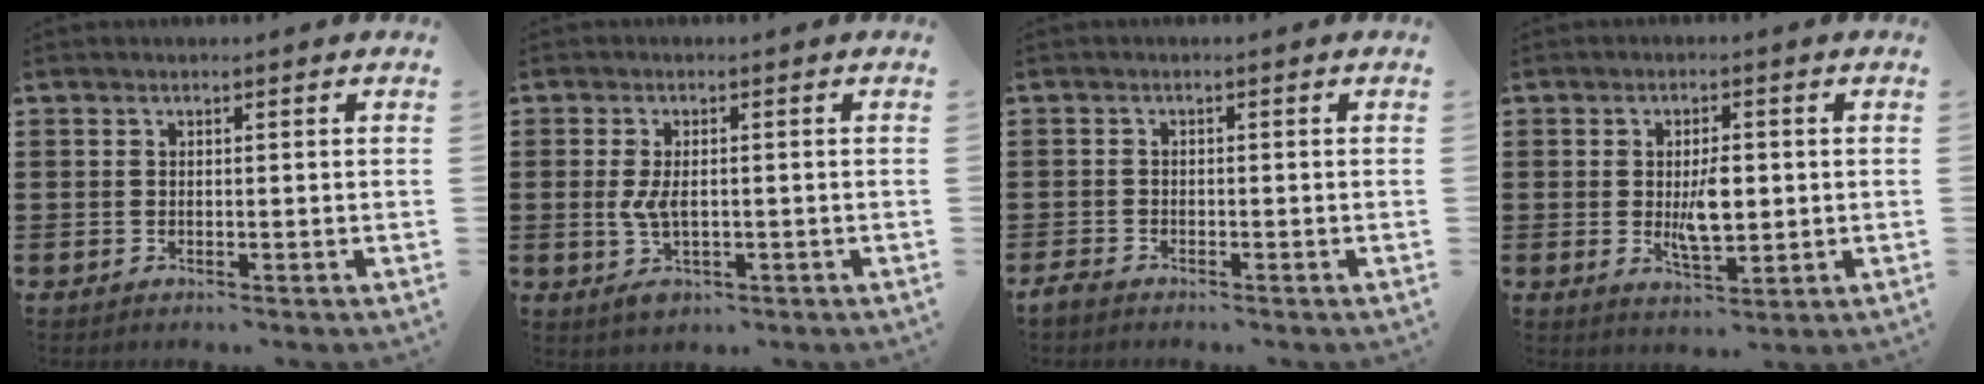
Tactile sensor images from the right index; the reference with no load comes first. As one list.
[{"total": 3.9, "force": [-0.5, 2.0, 3.4], "torque": [-0.076, 0.001, -0.012]}, {"total": 1.4, "force": [-1.3, 0.4, 0.3], "torque": [-0.016, 0.000, -0.029]}, {"total": 5.4, "force": [-0.1, 2.2, 5.0], "torque": [-0.089, -0.001, -0.006]}]